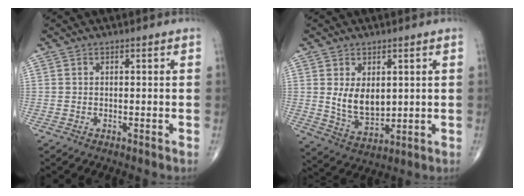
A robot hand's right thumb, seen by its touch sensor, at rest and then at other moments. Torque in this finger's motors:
{"motor_torque": [0.69, 0.76, 0.44, 0.21, 0.07]}